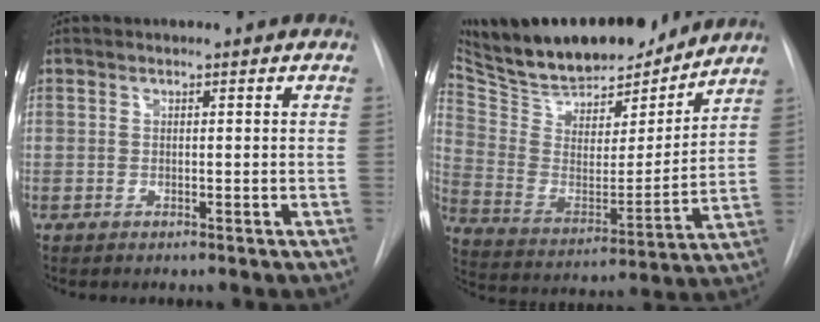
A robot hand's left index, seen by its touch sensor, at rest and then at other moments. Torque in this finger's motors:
{"motor_torque": [-0.19, -0.78, 0.31, 0.06]}